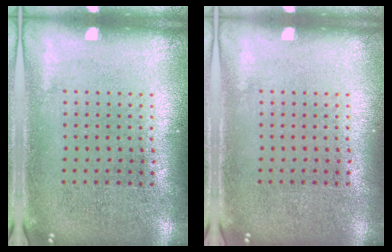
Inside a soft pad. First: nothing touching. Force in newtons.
{"total": 0.0}